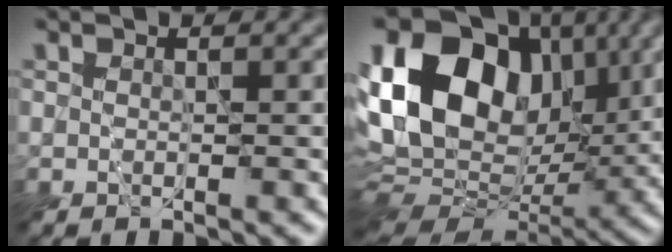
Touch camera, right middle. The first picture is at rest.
{"total": 18.9, "force": [4.9, 13.0, 12.8], "torque": [-0.241, 0.041, 0.074]}